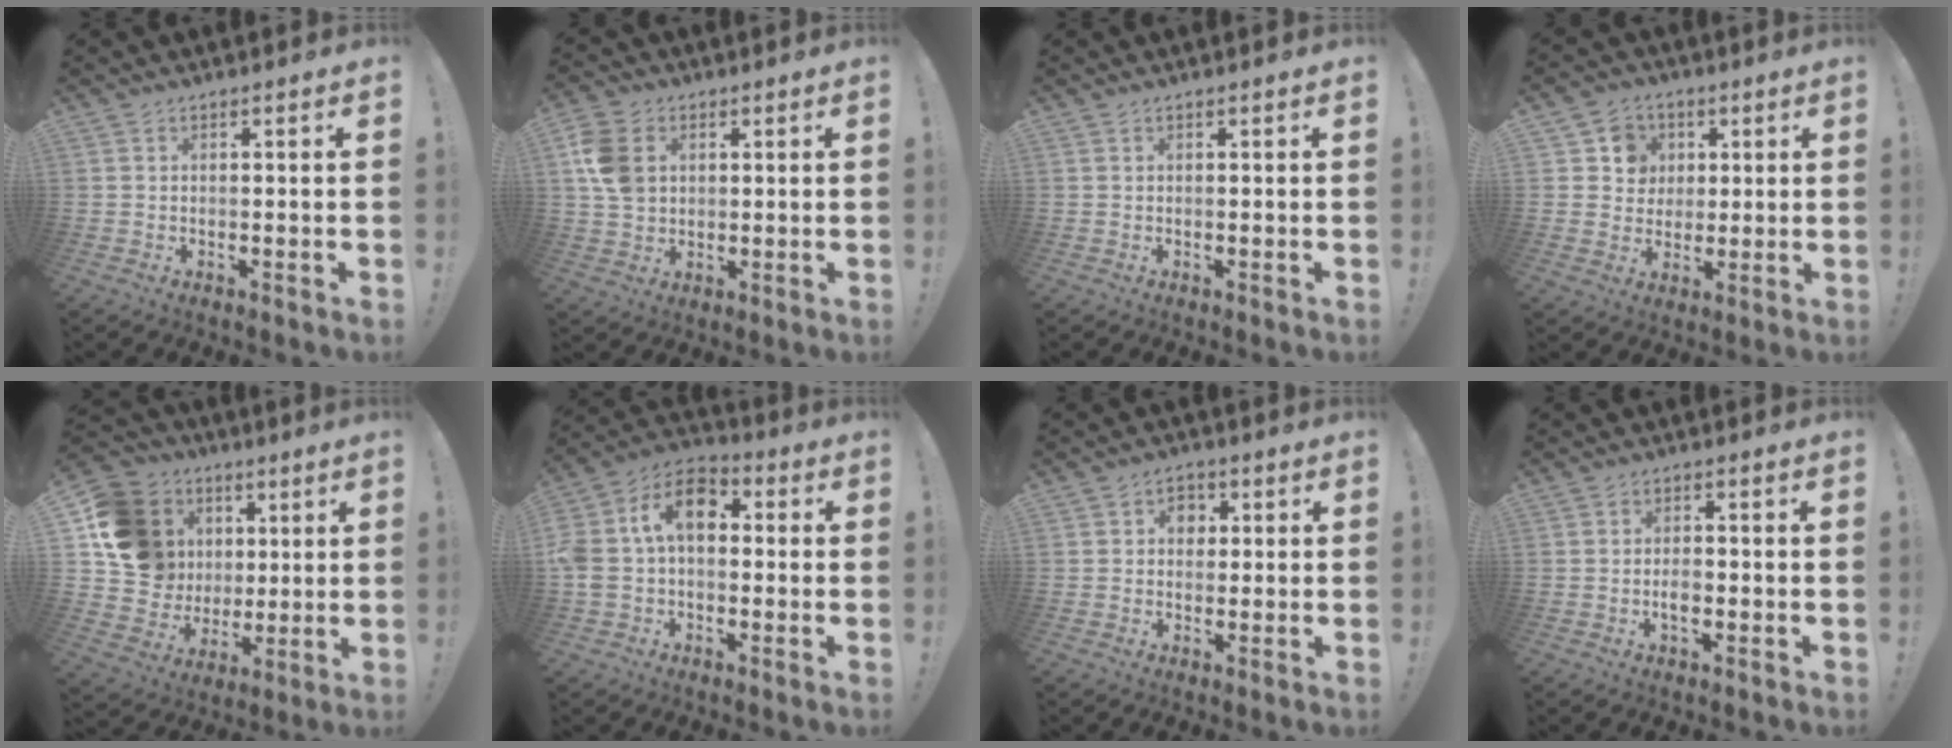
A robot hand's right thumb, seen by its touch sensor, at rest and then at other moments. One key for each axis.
{"total": 10.9, "fx": 2.5, "fy": 8.5, "fz": 6.3, "tx": -0.125, "ty": 0.002, "tz": 0.049}
{"total": 0.0}
{"total": 8.2, "fx": 2.2, "fy": 7.8, "fz": 1.4, "tx": -0.015, "ty": -0.014, "tz": 0.045}
{"total": 17.8, "fx": 4.3, "fy": 15.6, "fz": 7.3, "tx": -0.113, "ty": -0.008, "tz": 0.115}
{"total": 14.5, "fx": 2.4, "fy": 10.0, "fz": 10.3, "tx": -0.190, "ty": 0.019, "tz": 0.046}
{"total": 4.4, "fx": 0.9, "fy": 3.8, "fz": 2.2, "tx": -0.026, "ty": 0.000, "tz": 0.012}
{"total": 3.3, "fx": -1.2, "fy": 1.5, "fz": 2.7, "tx": -0.043, "ty": 0.002, "tz": -0.023}